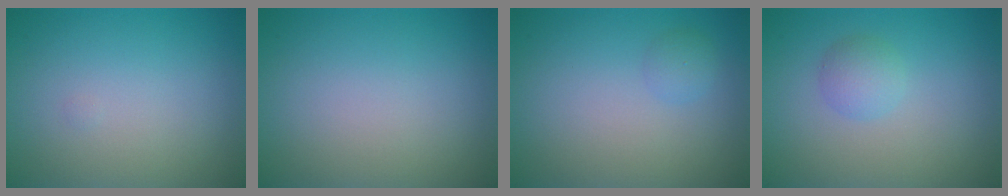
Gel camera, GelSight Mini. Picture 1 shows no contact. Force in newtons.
{"total": 0.0}
{"total": 0.8, "press": 0.8, "slide": 0.0}
{"total": 1.9, "press": 1.9, "slide": 0.1}